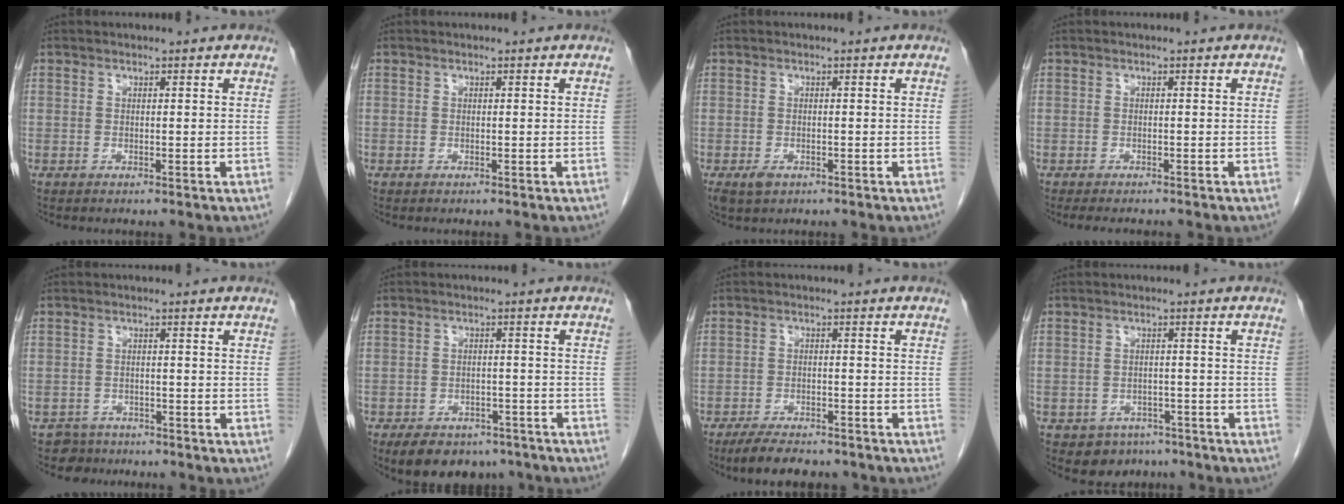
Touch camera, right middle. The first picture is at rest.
{"total": 0.0}
{"total": 2.3, "force": [-1.2, 1.4, 1.4], "torque": [-0.028, -0.003, -0.011]}
{"total": 3.9, "force": [-3.5, 0.8, 1.5], "torque": [-0.016, -0.008, -0.048]}
{"total": 3.0, "force": [-2.4, 1.6, -0.9], "torque": [0.012, 0.006, -0.040]}
{"total": 10.3, "force": [-7.6, 5.7, 3.8], "torque": [-0.054, 0.004, -0.103]}
{"total": 8.9, "force": [-7.5, 2.7, 4.0], "torque": [-0.062, -0.007, -0.110]}
{"total": 5.0, "force": [-3.7, 3.4, 0.3], "torque": [0.005, 0.013, -0.046]}